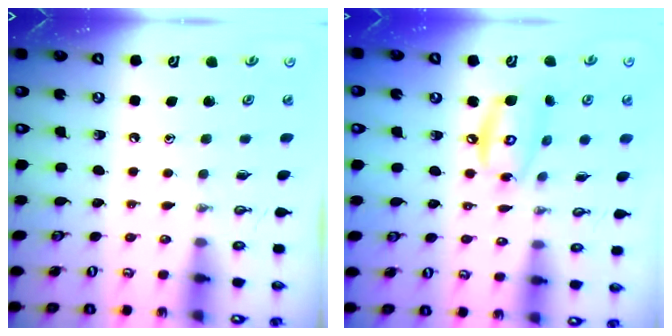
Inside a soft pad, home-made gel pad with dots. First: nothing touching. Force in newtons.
{"total": 11.9, "press": 11.9, "slide": 0.8}